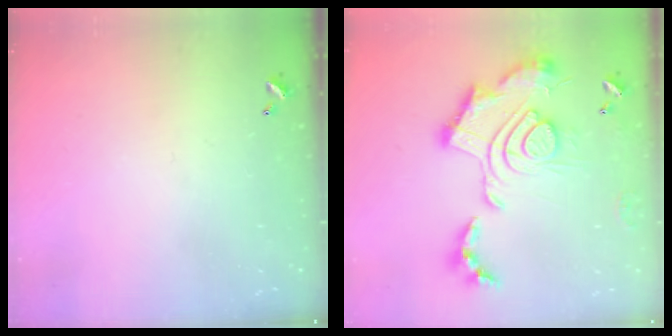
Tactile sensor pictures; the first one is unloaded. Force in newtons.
{"total": 2.5, "press": 1.9, "slide": 1.7}